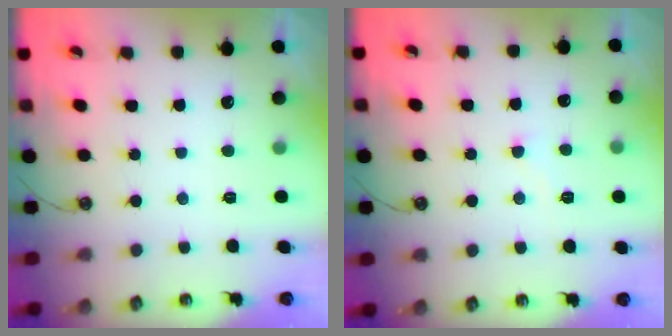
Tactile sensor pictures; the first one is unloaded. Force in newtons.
{"total": 4.5, "press": 4.5, "slide": 0.5}